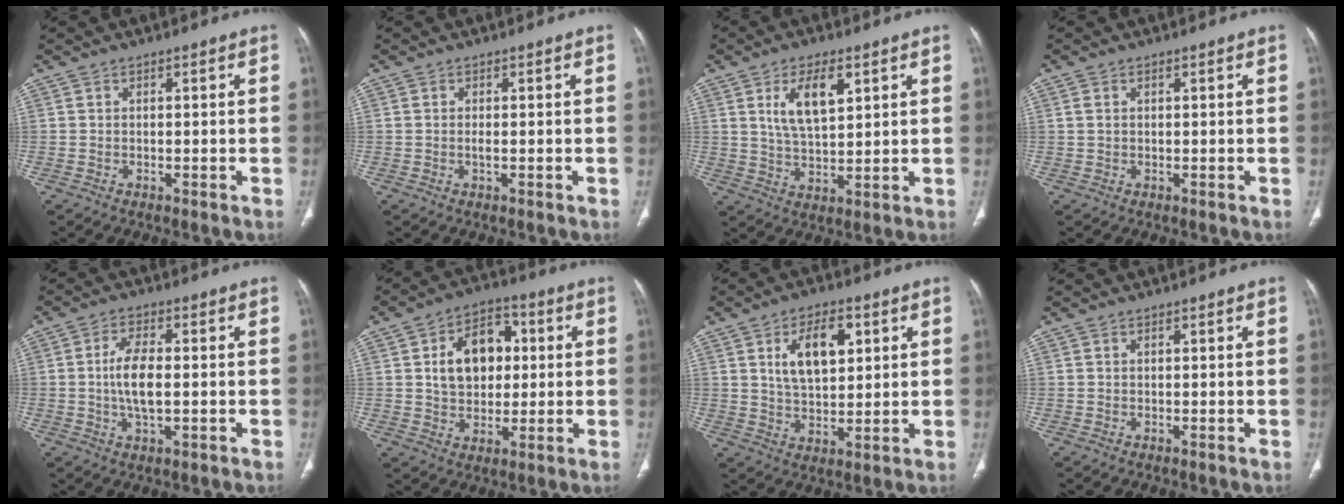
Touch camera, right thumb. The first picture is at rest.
{"total": 0.7, "force": [-0.1, 0.2, 0.6], "torque": [-0.015, -0.002, -0.002]}
{"total": 9.1, "force": [3.7, 4.1, 7.2], "torque": [-0.119, -0.016, 0.073]}
{"total": 1.3, "force": [0.5, 0.8, 0.9], "torque": [-0.025, 0.009, 0.016]}
{"total": 7.2, "force": [-0.3, 3.0, 6.5], "torque": [-0.131, 0.001, -0.009]}
{"total": 12.6, "force": [2.3, 8.9, 8.7], "torque": [-0.103, 0.010, 0.036]}
{"total": 10.7, "force": [3.6, 5.8, 8.2], "torque": [-0.115, -0.010, 0.065]}
{"total": 0.0}